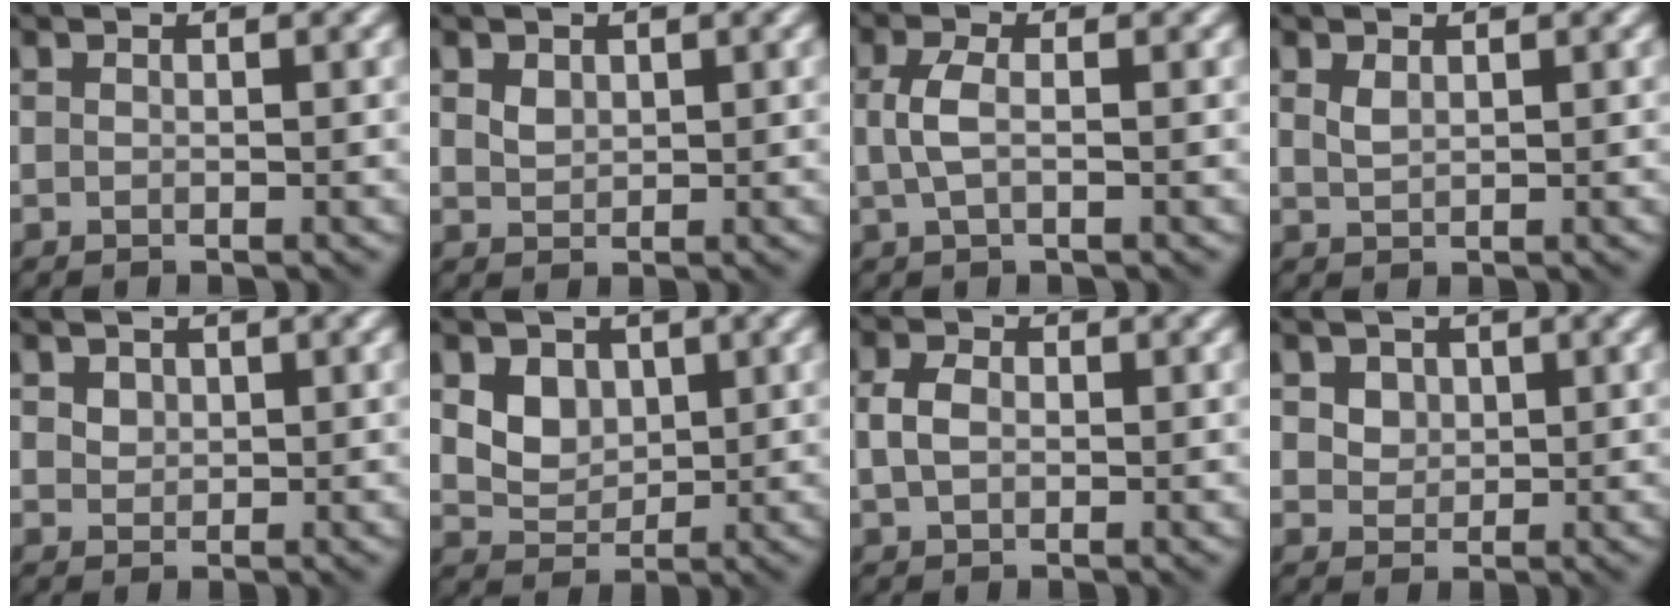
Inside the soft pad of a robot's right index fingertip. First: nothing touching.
{"total": 1.3, "force": [0.7, 0.9, 0.6], "torque": [-0.012, -0.001, 0.016]}
{"total": 2.4, "force": [0.1, 1.0, 2.2], "torque": [-0.052, 0.003, -0.001]}
{"total": 1.1, "force": [0.7, 0.5, 0.7], "torque": [-0.020, -0.001, 0.017]}
{"total": 1.4, "force": [0.8, 1.1, 0.5], "torque": [-0.009, 0.001, 0.016]}
{"total": 3.8, "force": [1.4, 2.9, 1.9], "torque": [-0.049, -0.011, 0.038]}
{"total": 2.5, "force": [0.2, 1.9, 1.7], "torque": [-0.038, 0.004, 0.000]}
{"total": 2.8, "force": [1.3, 2.1, 1.3], "torque": [-0.037, 0.003, 0.032]}